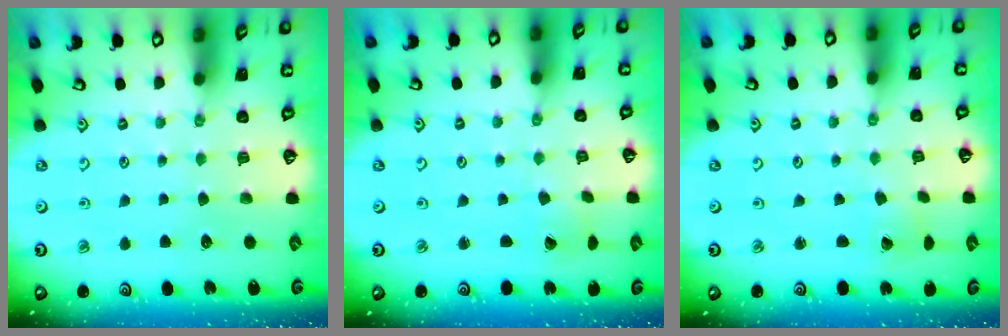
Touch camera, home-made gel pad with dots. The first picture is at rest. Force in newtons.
{"total": 0.9, "press": 0.9, "slide": 0.1}
{"total": 1.8, "press": 1.8, "slide": 0.2}